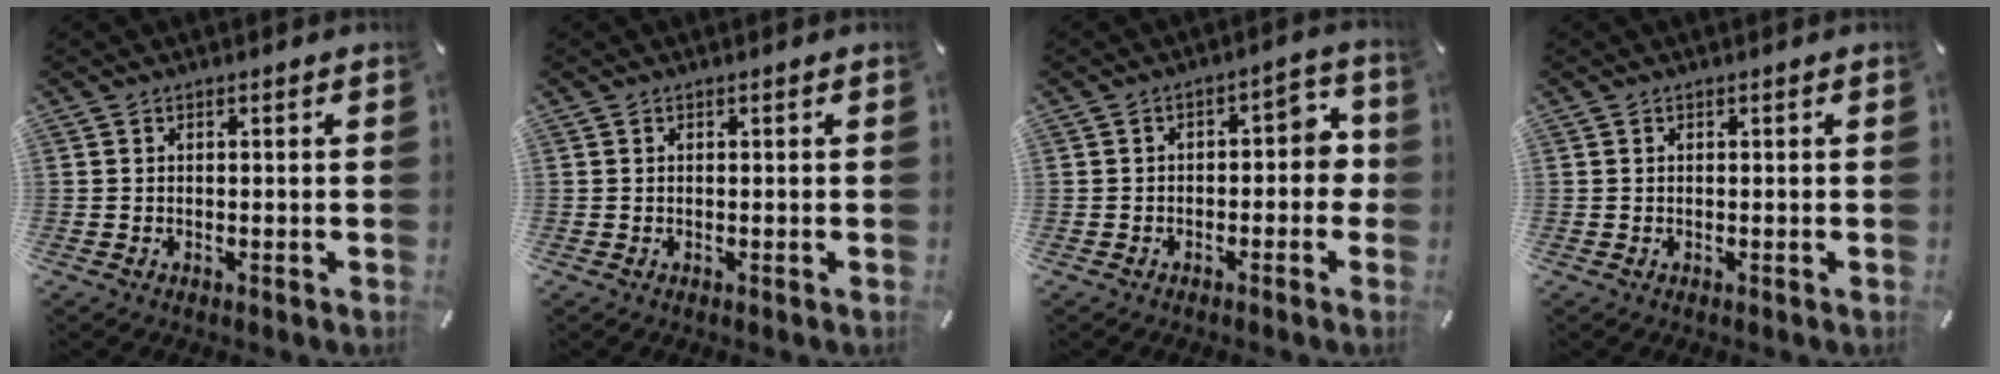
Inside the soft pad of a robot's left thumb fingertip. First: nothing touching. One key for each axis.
{"total": 0.0}
{"total": 5.5, "fx": -1.6, "fy": 3.3, "fz": 4.1, "tx": -0.056, "ty": 0.016, "tz": -0.035}
{"total": 0.0}